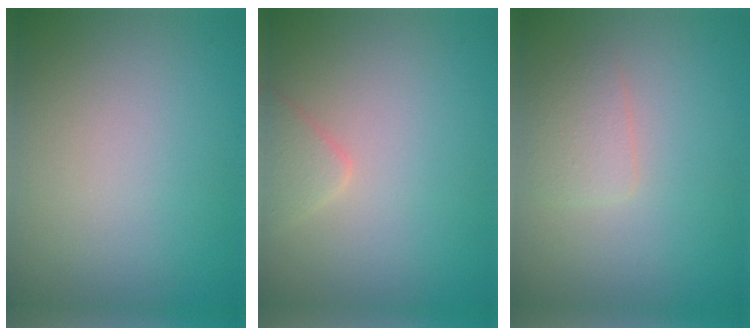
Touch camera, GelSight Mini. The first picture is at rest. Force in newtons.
{"total": 1.6, "press": 1.6, "slide": 0.1}
{"total": 1.7, "press": 1.7, "slide": 0.1}